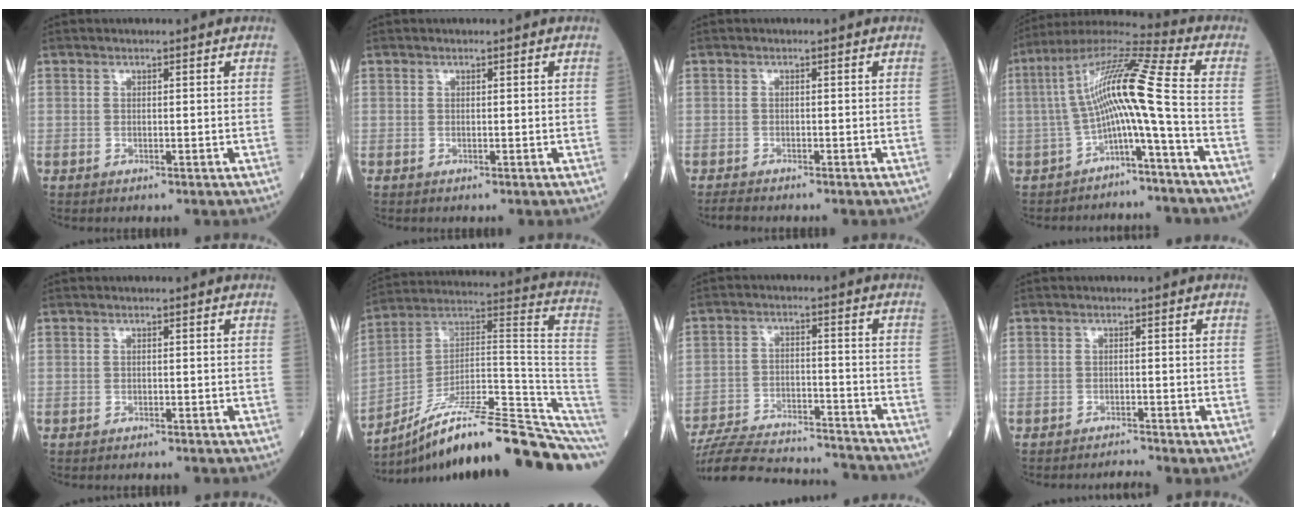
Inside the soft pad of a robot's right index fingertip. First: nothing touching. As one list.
[{"total": 0.0}, {"total": 1.9, "force": [-1.8, 0.2, 0.5], "torque": [-0.014, -0.007, -0.030]}, {"total": 12.0, "force": [-2.4, -0.8, 11.7], "torque": [-0.214, 0.038, -0.050]}, {"total": 1.1, "force": [-1.1, 0.1, 0.2], "torque": [-0.006, -0.003, -0.015]}, {"total": 23.5, "force": [-15.9, 2.7, 17.1], "torque": [-0.177, 0.058, -0.253]}, {"total": 19.7, "force": [-18.8, 2.6, 5.3], "torque": [-0.122, -0.006, -0.281]}, {"total": 1.9, "force": [-1.8, -0.7, -0.3], "torque": [0.005, -0.010, -0.027]}]